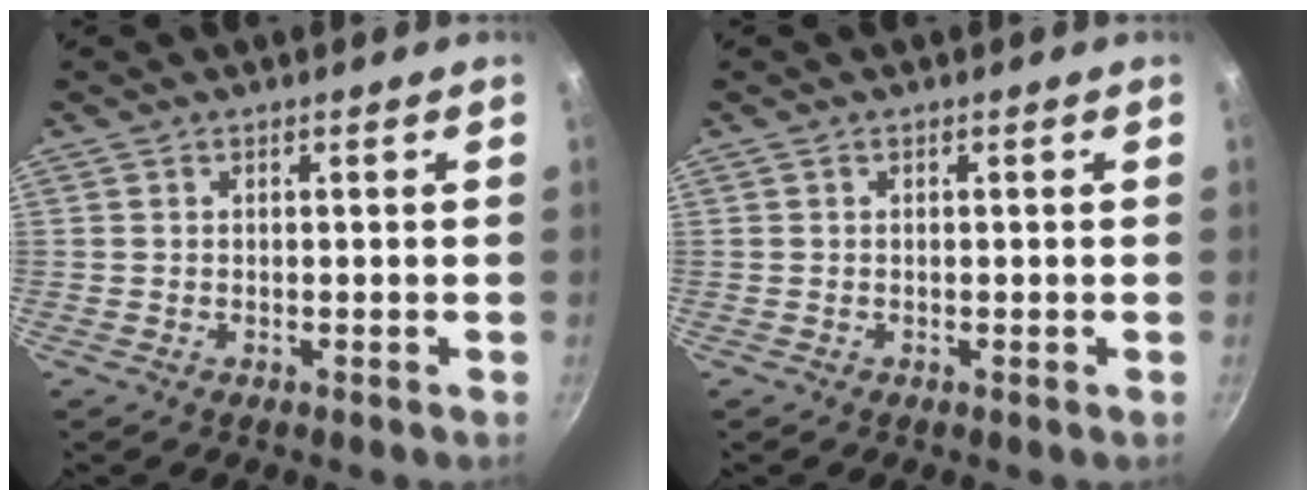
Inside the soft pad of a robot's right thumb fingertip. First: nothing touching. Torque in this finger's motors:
{"motor_torque": [-0.52, 0.19, -0.32, 0.14, -0.03]}